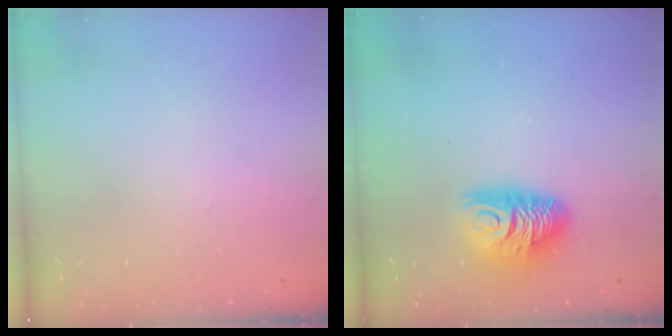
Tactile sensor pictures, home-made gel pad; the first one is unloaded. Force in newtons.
{"total": 10.5, "press": 10.5, "slide": 0.5}